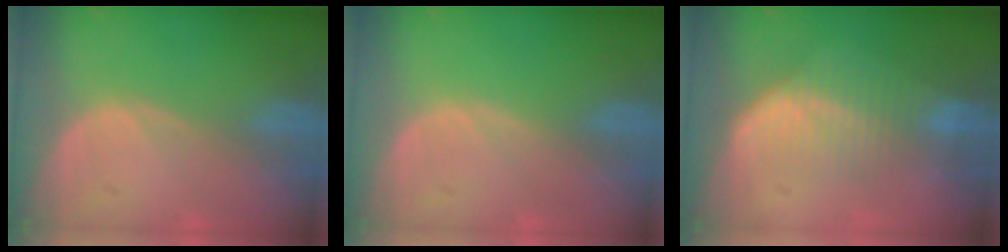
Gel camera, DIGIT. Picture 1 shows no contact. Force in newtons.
{"total": 0.0}
{"total": 6.3, "press": 5.8, "slide": 2.4}